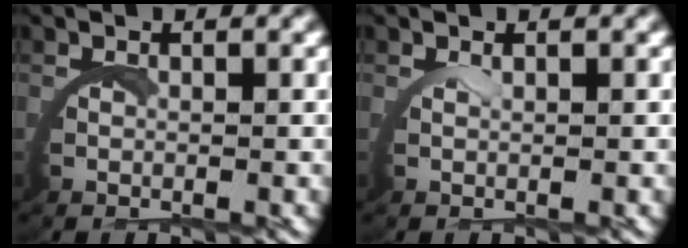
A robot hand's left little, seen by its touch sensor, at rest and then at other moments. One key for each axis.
{"total": 0.7, "fx": 0.5, "fy": -0.4, "fz": 0.2, "tx": -0.006, "ty": 0.004, "tz": 0.011}